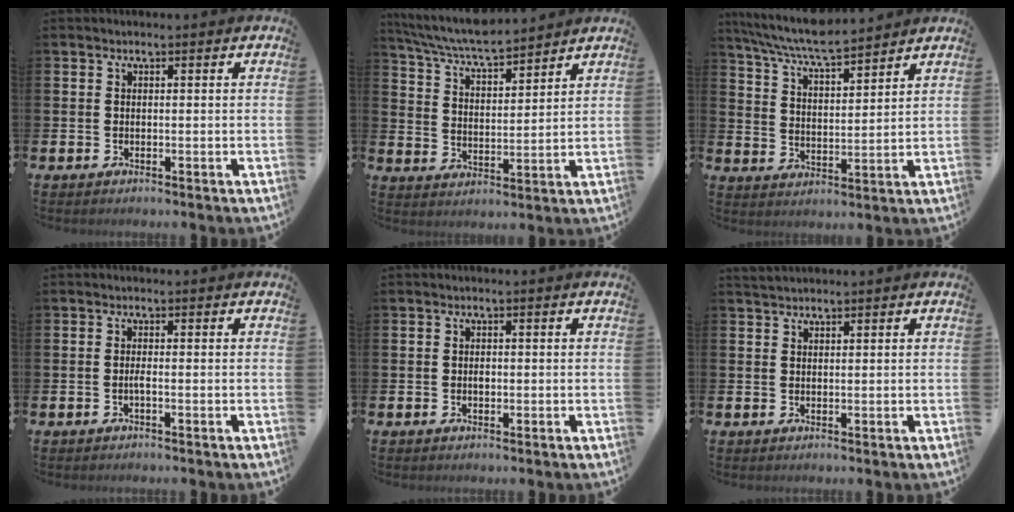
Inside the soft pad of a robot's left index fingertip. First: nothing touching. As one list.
[{"total": 6.7, "force": [6.4, 0.6, 1.9], "torque": [-0.067, -0.036, 0.113]}, {"total": 7.4, "force": [7.0, 0.5, 2.3], "torque": [-0.076, -0.036, 0.125]}, {"total": 0.7, "force": [-0.4, 0.0, 0.6], "torque": [-0.020, 0.001, -0.006]}, {"total": 0.8, "force": [-0.1, 0.5, 0.6], "torque": [-0.011, 0.003, -0.002]}, {"total": 1.5, "force": [1.4, 0.4, 0.3], "torque": [-0.007, 0.005, 0.027]}]